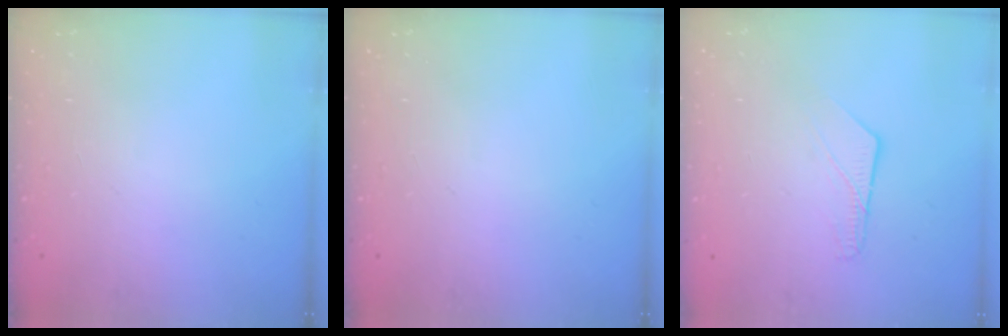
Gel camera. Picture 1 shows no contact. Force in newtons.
{"total": 0.0}
{"total": 6.3, "press": 6.3, "slide": 0.5}